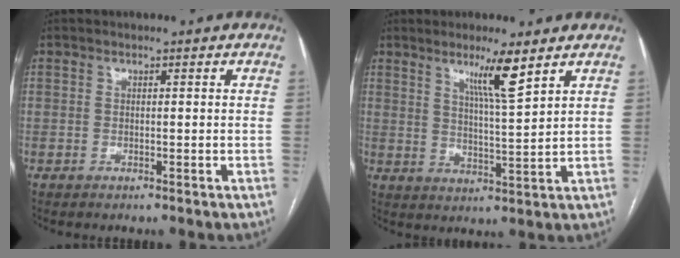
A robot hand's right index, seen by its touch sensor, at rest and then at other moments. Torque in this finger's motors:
{"motor_torque": [0.57, 0.54, 0.30, 0.08]}